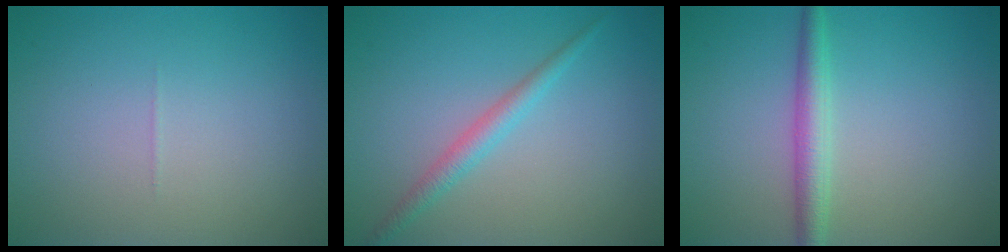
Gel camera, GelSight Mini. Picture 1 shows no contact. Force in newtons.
{"total": 2.0, "press": 2.0, "slide": 0.0}
{"total": 2.7, "press": 2.7, "slide": 0.1}